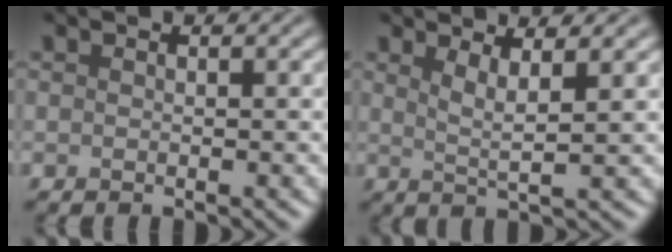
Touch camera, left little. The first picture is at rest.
{"total": 2.7, "force": [1.4, 0.5, 2.2], "torque": [-0.032, -0.005, 0.026]}